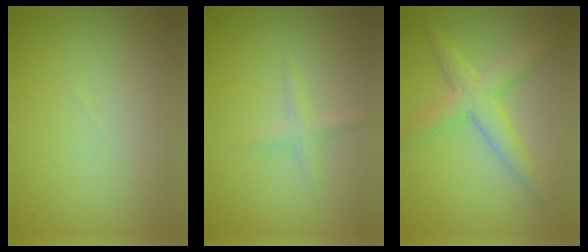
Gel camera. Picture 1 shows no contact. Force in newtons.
{"total": 1.1, "press": 1.1, "slide": 0.0}
{"total": 3.8, "press": 3.8, "slide": 0.1}